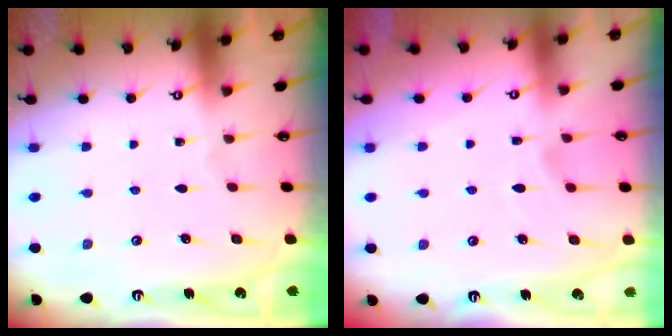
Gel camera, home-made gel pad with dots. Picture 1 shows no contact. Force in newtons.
{"total": 2.6, "press": 2.4, "slide": 1.0}